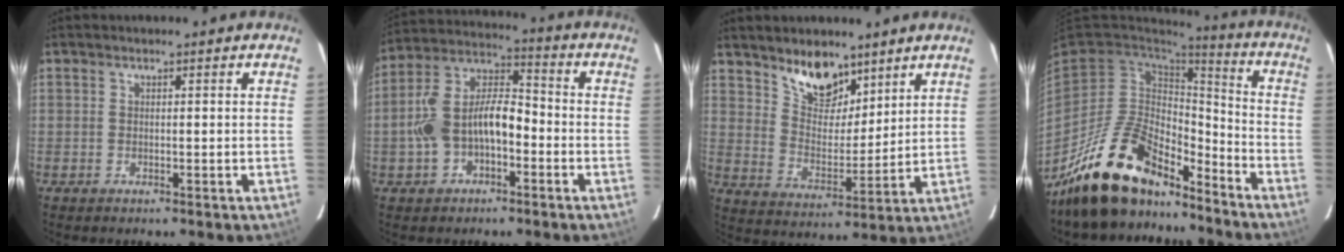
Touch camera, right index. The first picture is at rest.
{"total": 12.5, "force": [-3.6, 7.3, 9.5], "torque": [-0.199, 0.026, -0.060]}
{"total": 10.2, "force": [7.5, 4.9, 4.8], "torque": [-0.080, -0.002, 0.140]}
{"total": 19.4, "force": [-15.1, 7.9, 9.3], "torque": [-0.192, 0.011, -0.256]}